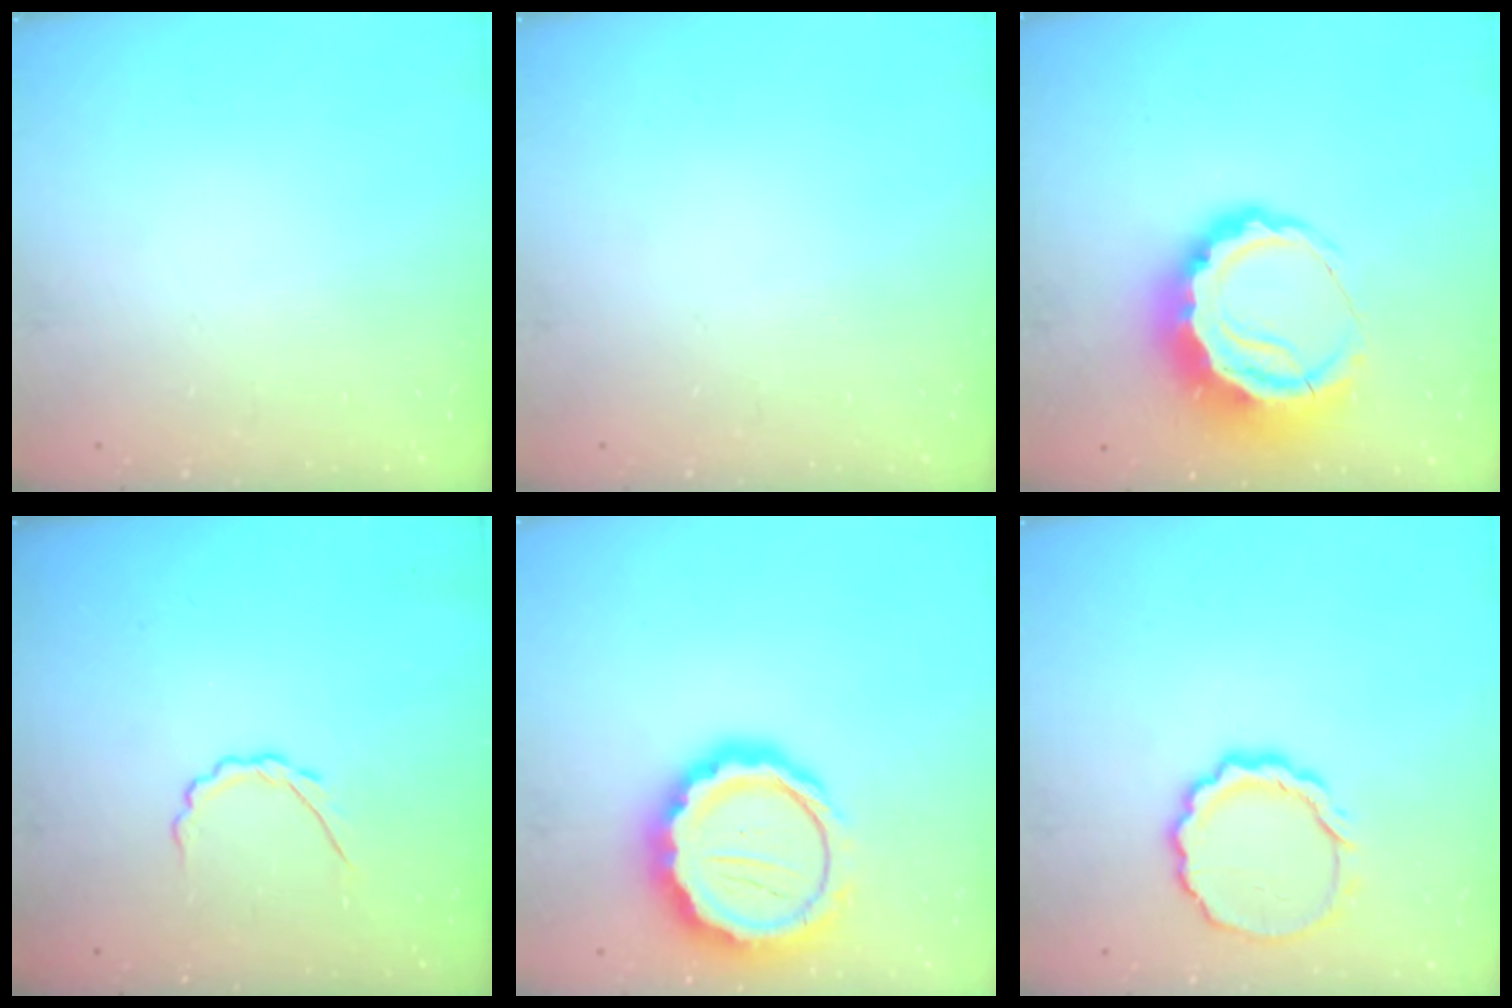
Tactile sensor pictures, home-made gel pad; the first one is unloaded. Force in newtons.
{"total": 0.0}
{"total": 10.2, "press": 10.1, "slide": 1.7}
{"total": 2.8, "press": 2.6, "slide": 0.8}
{"total": 17.0, "press": 16.6, "slide": 3.5}
{"total": 9.6, "press": 9.5, "slide": 1.7}